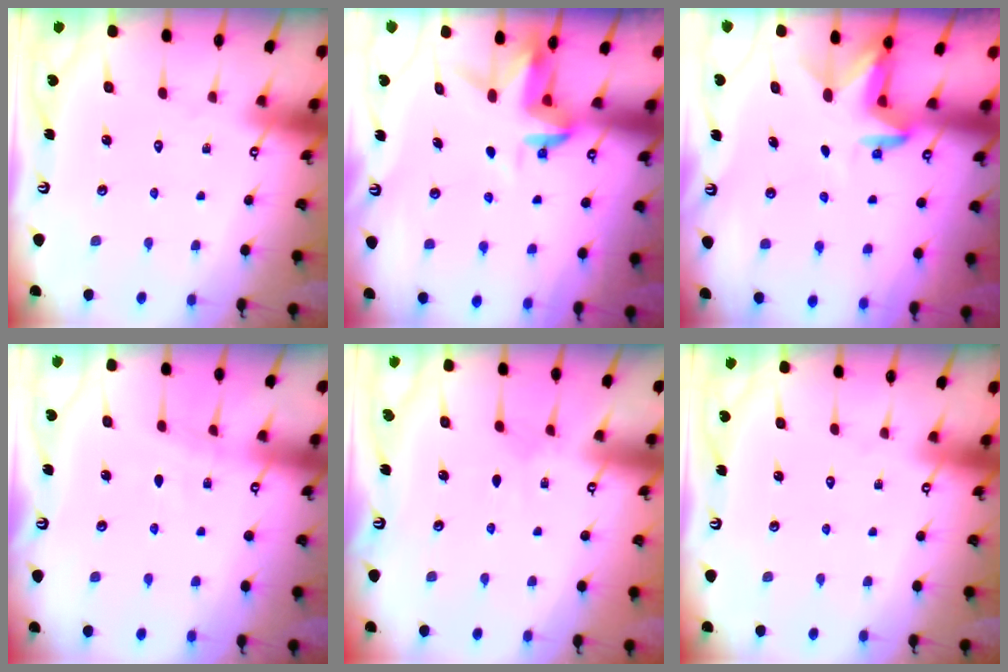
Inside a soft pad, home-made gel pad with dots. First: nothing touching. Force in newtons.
{"total": 3.2, "press": 3.2, "slide": 0.4}
{"total": 2.9, "press": 2.8, "slide": 0.7}
{"total": 5.3, "press": 5.3, "slide": 0.5}
{"total": 3.0, "press": 3.0, "slide": 0.3}
{"total": 0.0}